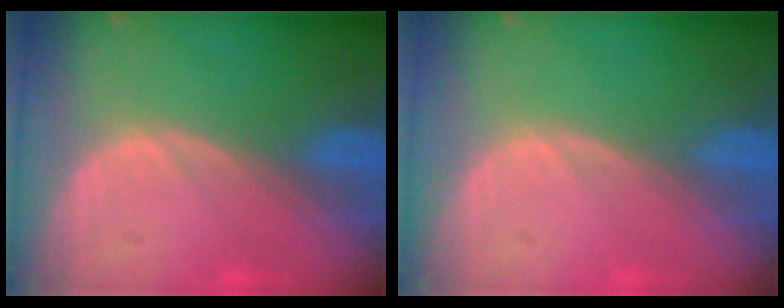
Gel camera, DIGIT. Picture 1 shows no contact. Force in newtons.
{"total": 0.0}